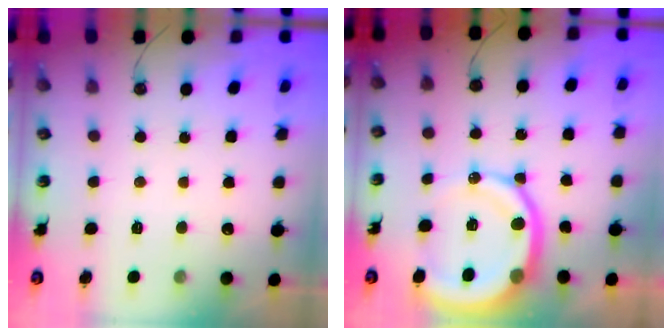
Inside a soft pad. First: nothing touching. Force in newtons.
{"total": 15.0, "press": 14.8, "slide": 2.0}